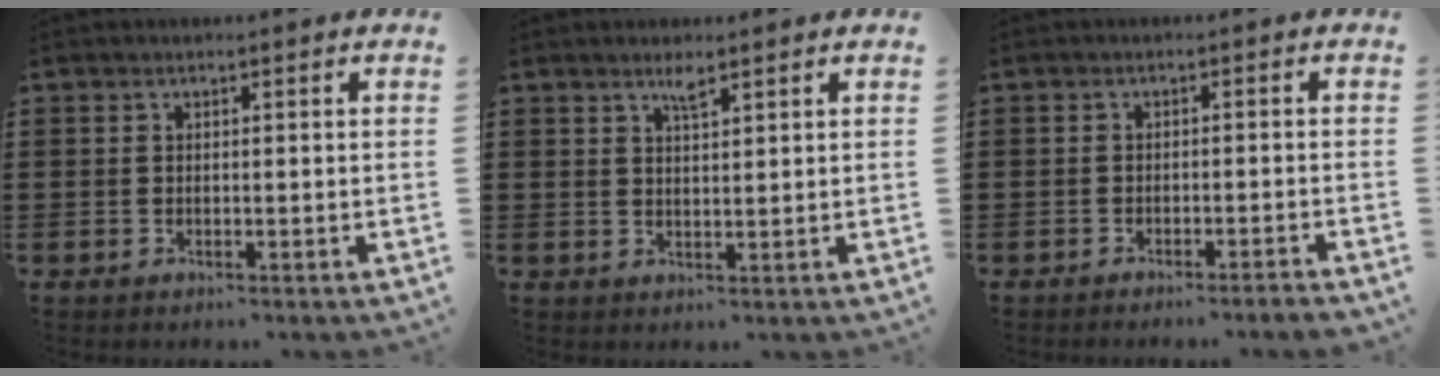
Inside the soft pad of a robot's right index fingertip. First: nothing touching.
{"total": 2.2, "force": [1.6, 0.4, 1.4], "torque": [-0.022, -0.001, 0.027]}
{"total": 1.8, "force": [-1.6, -0.3, 0.6], "torque": [-0.010, 0.001, -0.032]}